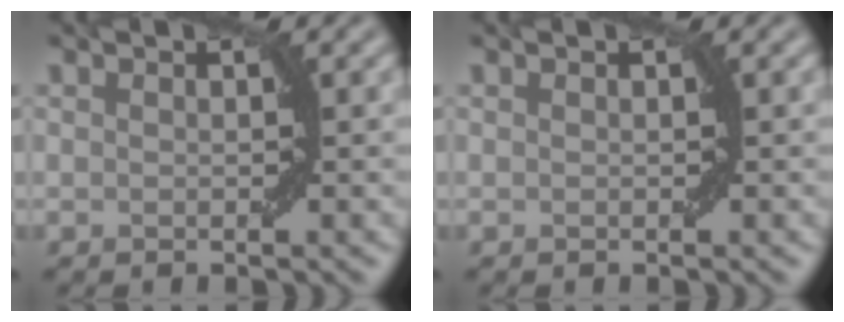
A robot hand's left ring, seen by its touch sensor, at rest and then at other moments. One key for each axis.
{"total": 0.0}